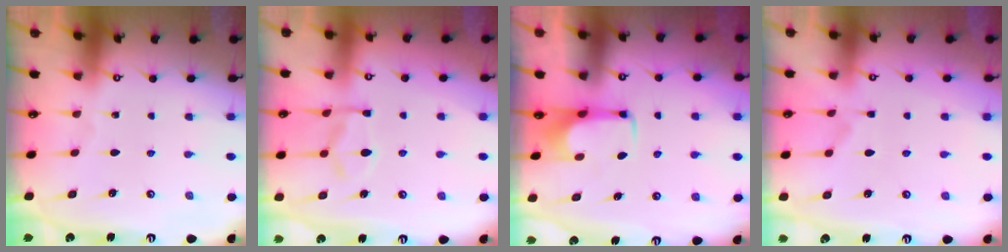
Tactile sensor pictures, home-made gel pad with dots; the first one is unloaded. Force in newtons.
{"total": 11.9, "press": 11.9, "slide": 1.2}
{"total": 1.9, "press": 1.9, "slide": 0.2}
{"total": 1.1, "press": 0.7, "slide": 0.9}